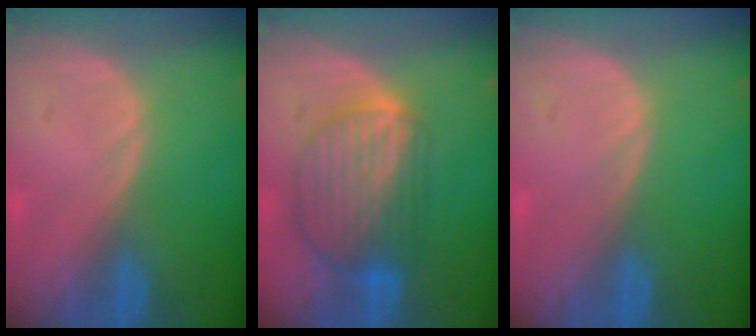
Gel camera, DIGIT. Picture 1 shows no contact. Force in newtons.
{"total": 8.7, "press": 7.6, "slide": 4.3}
{"total": 0.0}